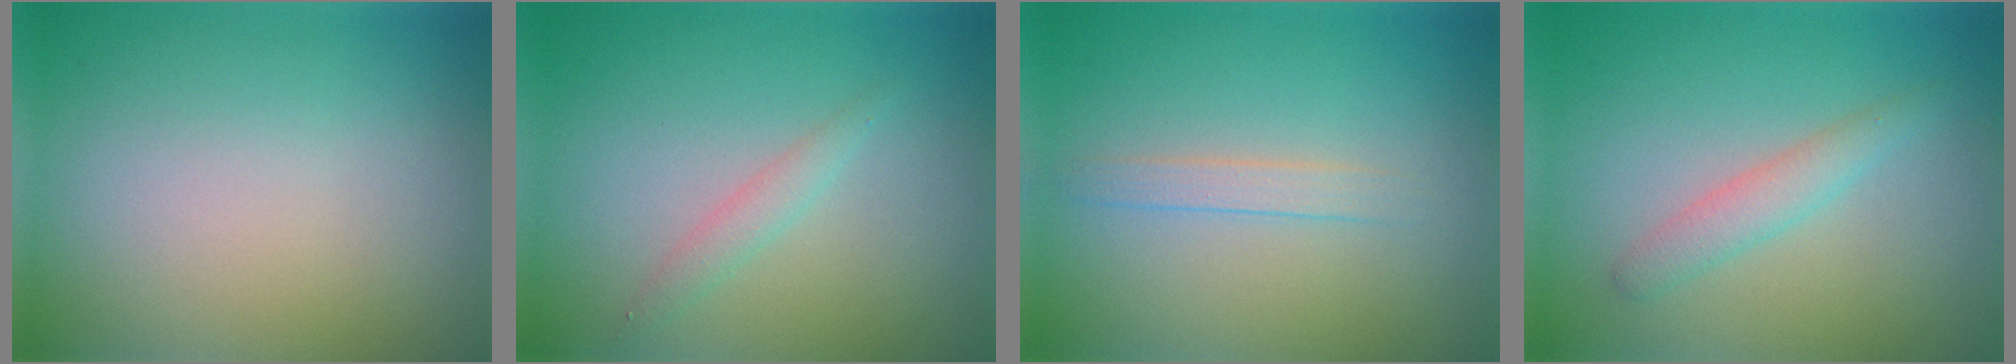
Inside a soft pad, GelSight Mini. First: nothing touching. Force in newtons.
{"total": 1.4, "press": 1.4, "slide": 0.0}
{"total": 1.3, "press": 1.3, "slide": 0.0}
{"total": 2.1, "press": 2.1, "slide": 0.1}